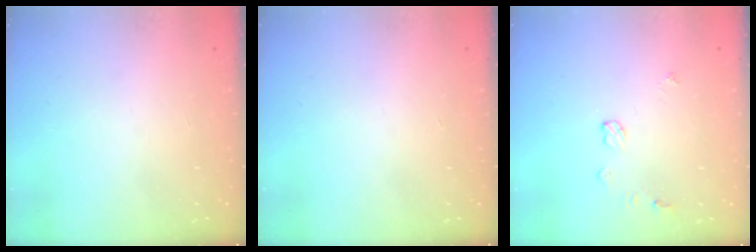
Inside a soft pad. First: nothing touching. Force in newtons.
{"total": 0.0}
{"total": 5.7, "press": 5.6, "slide": 0.6}